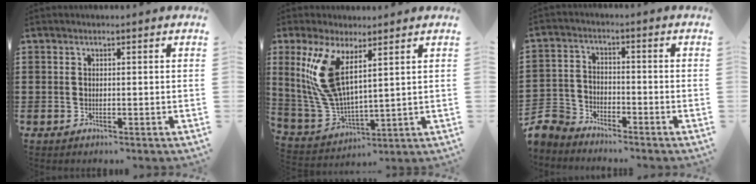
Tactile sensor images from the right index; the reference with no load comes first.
{"total": 10.5, "force": [4.3, 4.0, 8.8], "torque": [-0.228, -0.019, 0.070]}
{"total": 5.6, "force": [-5.3, 1.6, 0.6], "torque": [-0.038, 0.000, -0.115]}